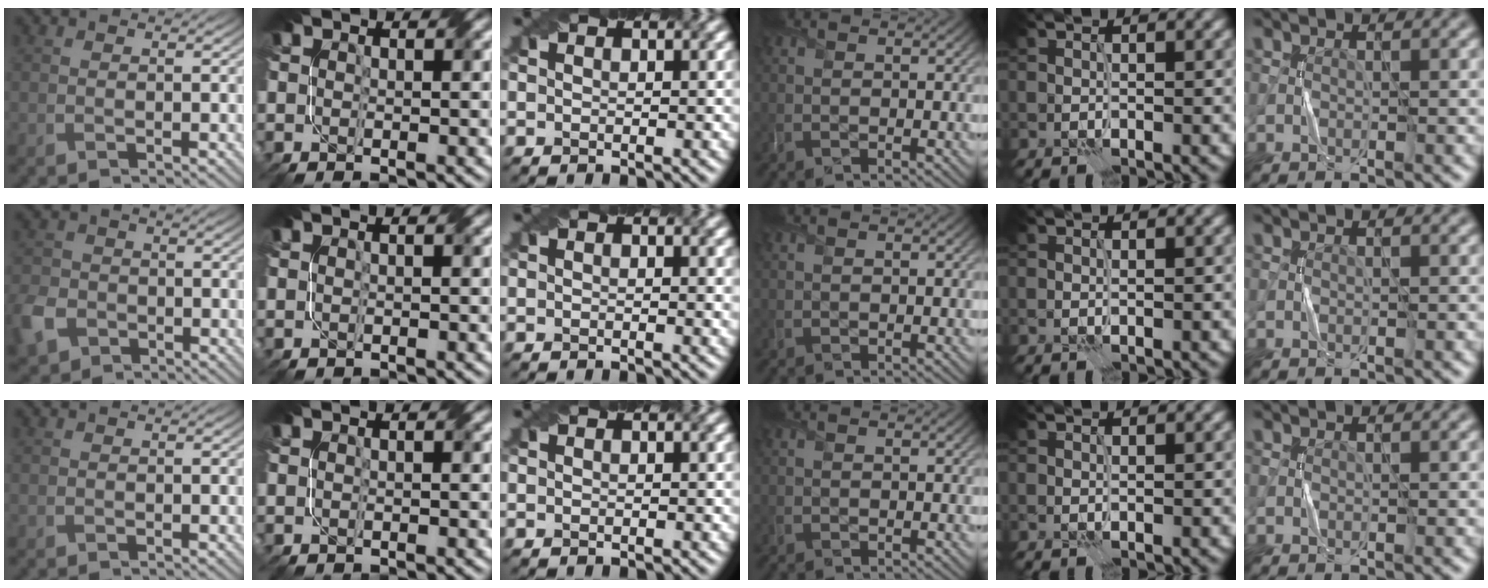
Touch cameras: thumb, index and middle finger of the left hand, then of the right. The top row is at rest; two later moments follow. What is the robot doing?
{"motion": "fold", "object": "napkin"}